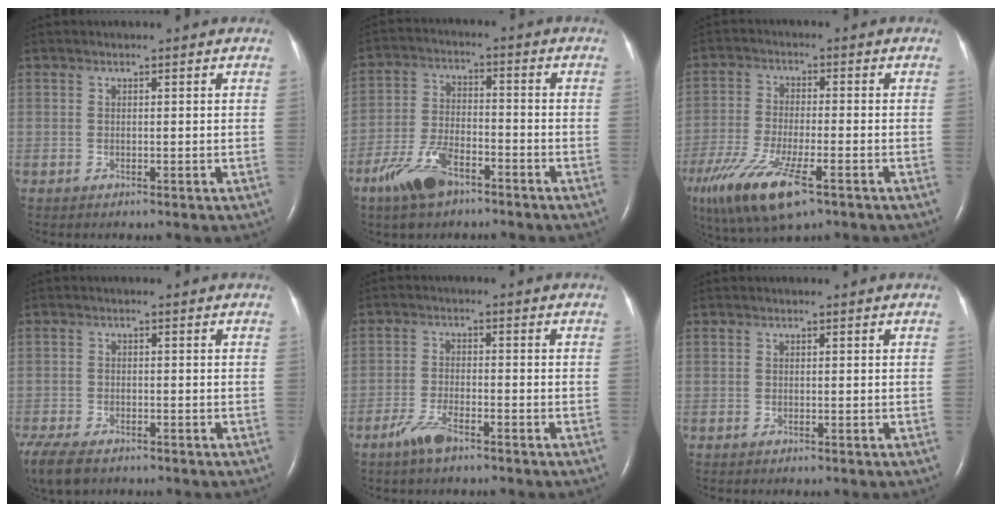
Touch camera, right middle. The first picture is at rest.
{"total": 8.8, "force": [-5.9, 3.4, 5.6], "torque": [-0.128, -0.004, -0.113]}
{"total": 15.4, "force": [-9.0, 4.2, 11.7], "torque": [-0.257, -0.043, -0.159]}
{"total": 10.2, "force": [-7.2, 4.8, 5.5], "torque": [-0.132, -0.018, -0.113]}
{"total": 4.5, "force": [-3.2, 0.9, 2.9], "torque": [-0.071, -0.005, -0.062]}
{"total": 0.0}